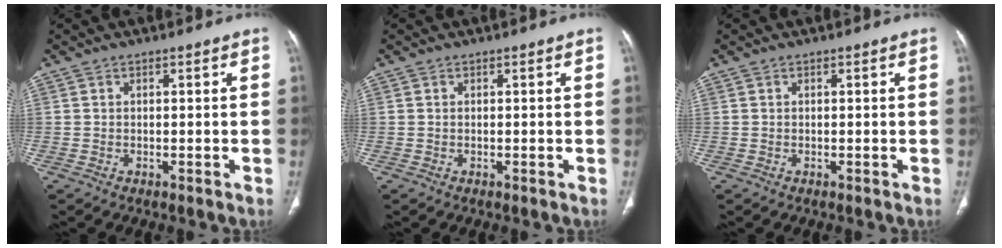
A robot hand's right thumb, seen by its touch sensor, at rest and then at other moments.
{"total": 0.0}
{"total": 0.0}